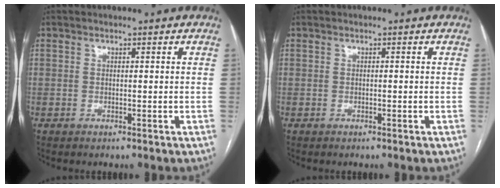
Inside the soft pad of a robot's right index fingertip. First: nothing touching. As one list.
[{"total": 0.0}]